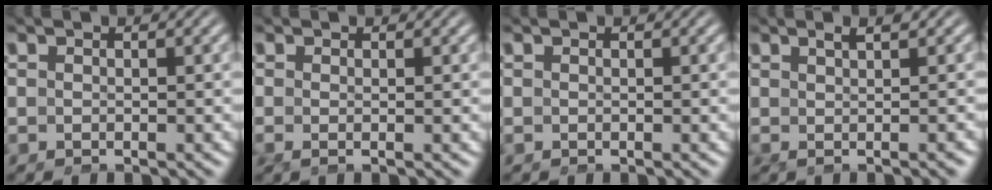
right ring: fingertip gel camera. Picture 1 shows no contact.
{"total": 0.9, "force": [-0.4, -0.6, 0.6], "torque": [-0.007, 0.005, -0.005]}
{"total": 0.0}
{"total": 2.2, "force": [-0.3, -0.8, 2.0], "torque": [-0.021, 0.012, 0.003]}